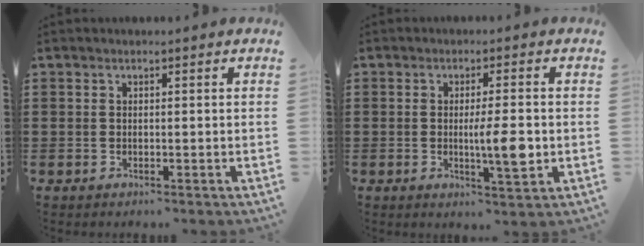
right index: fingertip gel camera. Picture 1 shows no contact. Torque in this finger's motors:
{"motor_torque": [1.48, -0.24, 0.55, 0.13]}